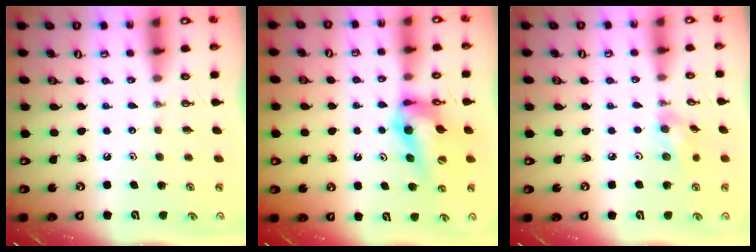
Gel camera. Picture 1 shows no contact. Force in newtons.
{"total": 13.3, "press": 13.2, "slide": 1.5}
{"total": 7.8, "press": 7.4, "slide": 2.5}